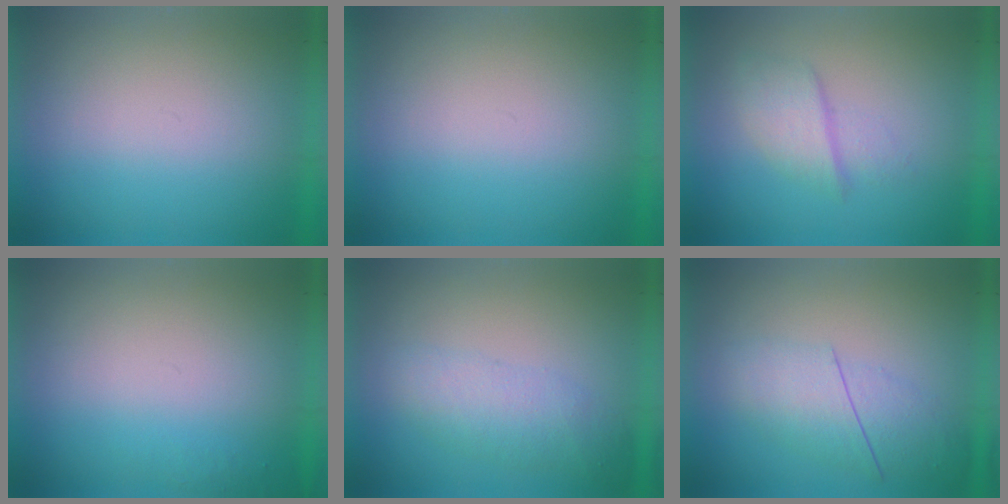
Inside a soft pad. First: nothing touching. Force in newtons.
{"total": 0.0}
{"total": 2.2}
{"total": 1.0}
{"total": 2.1}
{"total": 2.4}